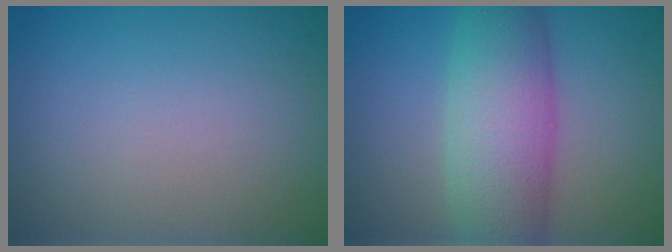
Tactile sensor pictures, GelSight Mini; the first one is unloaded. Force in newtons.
{"total": 7.8, "press": 7.8, "slide": 0.1}